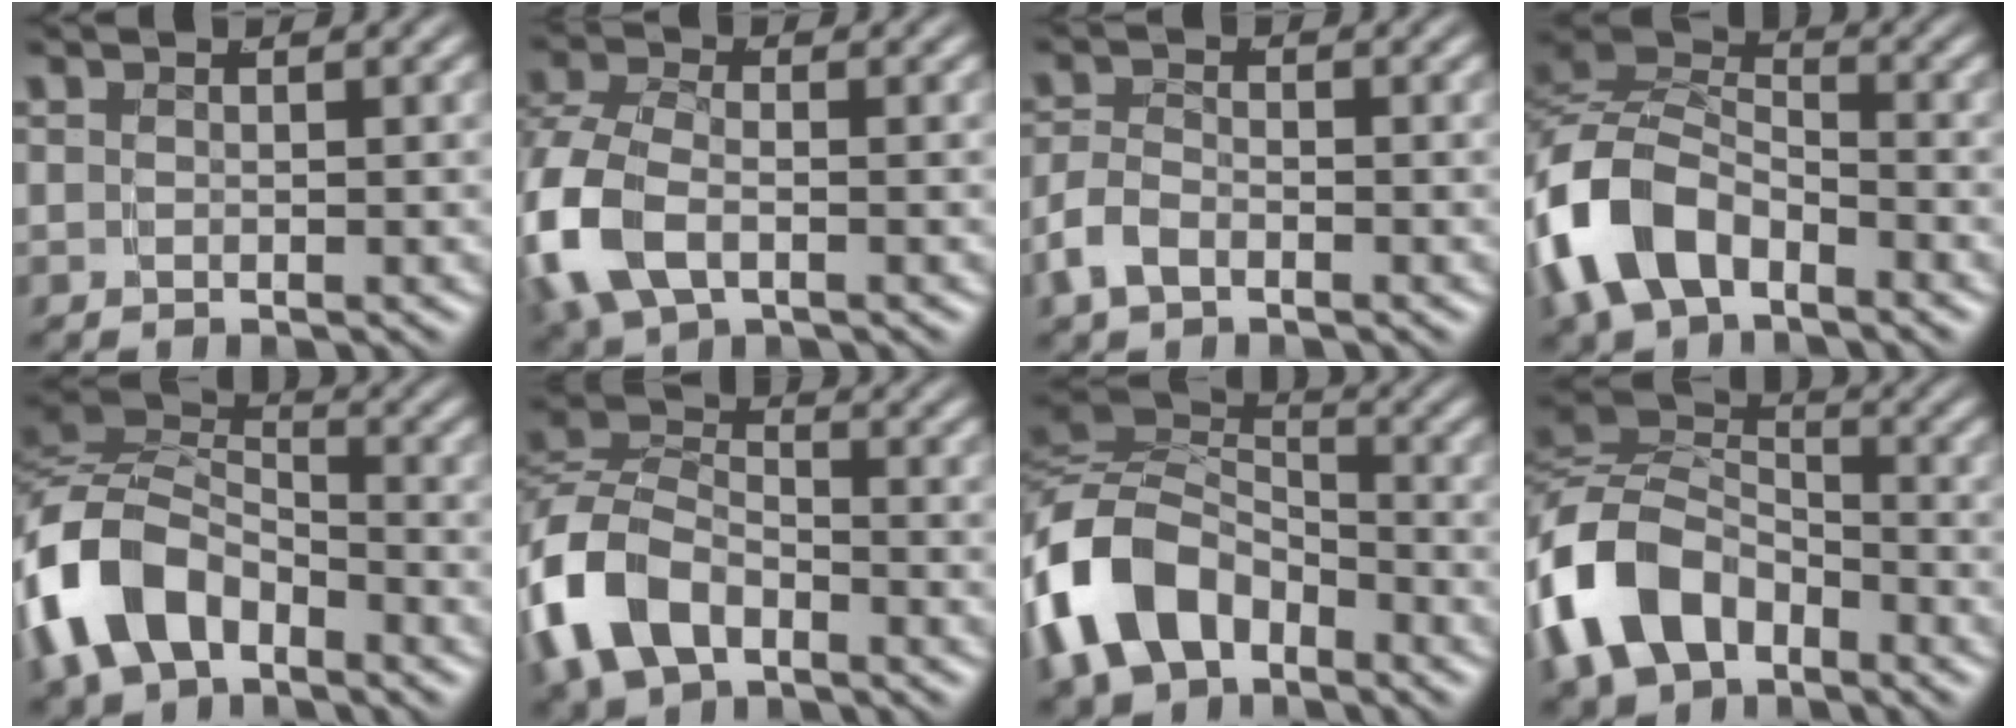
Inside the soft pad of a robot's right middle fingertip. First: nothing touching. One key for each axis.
{"total": 6.9, "fx": -1.2, "fy": 5.3, "fz": 4.3, "tx": -0.136, "ty": -0.028, "tz": -0.009}
{"total": 3.0, "fx": -1.5, "fy": 2.1, "fz": 1.5, "tx": -0.036, "ty": -0.005, "tz": -0.027}
{"total": 8.2, "fx": -1.7, "fy": 6.3, "fz": 5.0, "tx": -0.124, "ty": -0.014, "tz": -0.031}
{"total": 9.2, "fx": -1.7, "fy": 7.1, "fz": 5.5, "tx": -0.140, "ty": -0.022, "tz": -0.028}
{"total": 7.6, "fx": -2.4, "fy": 5.9, "fz": 4.2, "tx": -0.105, "ty": -0.008, "tz": -0.042}
{"total": 10.5, "fx": -1.9, "fy": 8.3, "fz": 6.2, "tx": -0.152, "ty": -0.032, "tz": -0.027}
{"total": 9.5, "fx": -1.9, "fy": 7.5, "fz": 5.5, "tx": -0.135, "ty": -0.026, "tz": -0.028}